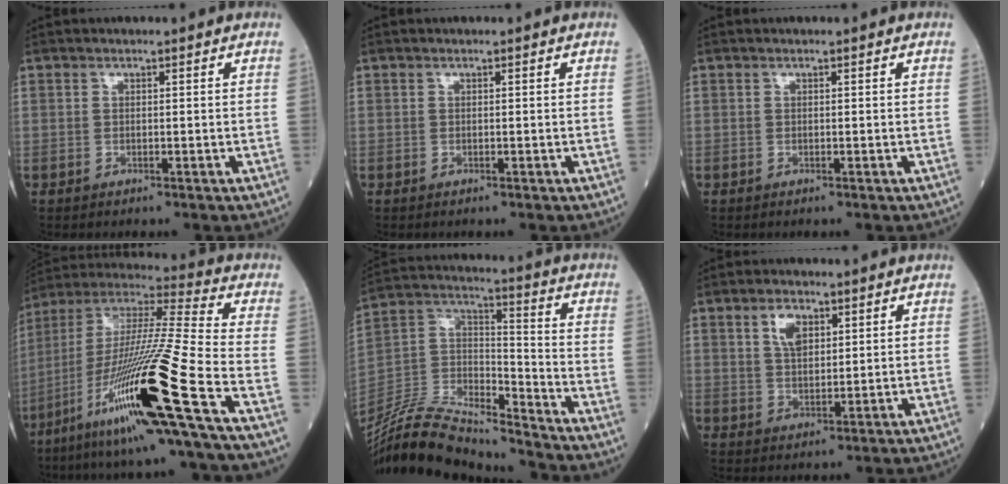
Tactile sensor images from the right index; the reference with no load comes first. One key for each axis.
{"total": 0.0}
{"total": 0.0}
{"total": 24.5, "fx": -11.3, "fy": -1.1, "fz": 21.8, "tx": -0.421, "ty": -0.048, "tz": -0.214}
{"total": 19.2, "fx": -18.2, "fy": 1.9, "fz": 5.9, "tx": -0.122, "ty": 0.026, "tz": -0.332}
{"total": 4.6, "fx": 2.2, "fy": 2.4, "fz": 3.2, "tx": -0.062, "ty": 0.006, "tz": 0.043}